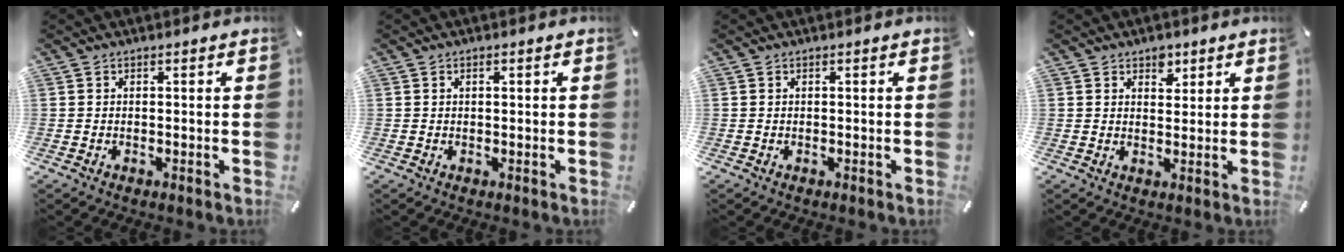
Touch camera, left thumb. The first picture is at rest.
{"total": 0.7, "force": [0.3, 0.3, 0.6], "torque": [-0.011, 0.003, 0.004]}
{"total": 0.0}
{"total": 3.3, "force": [2.0, 2.2, 1.2], "torque": [0.006, -0.011, 0.032]}